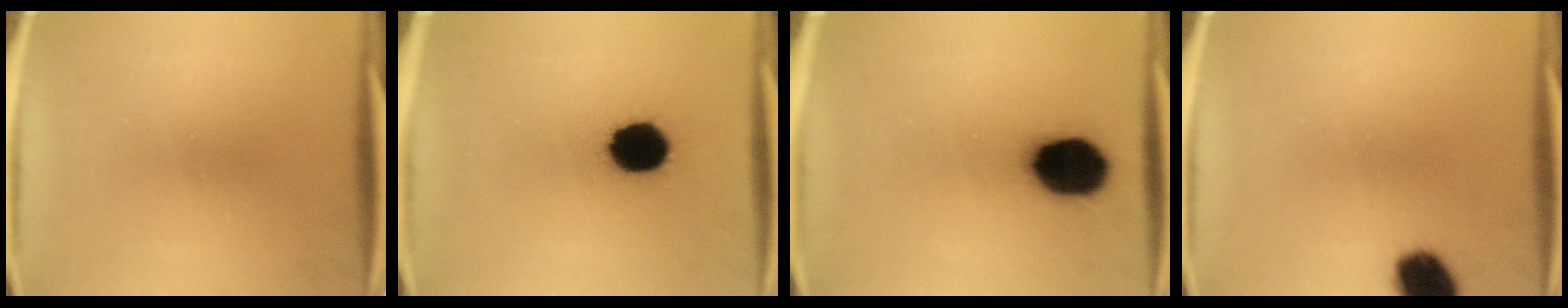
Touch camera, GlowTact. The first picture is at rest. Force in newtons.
{"total": 13.0}
{"total": 15.1}
{"total": 9.6}